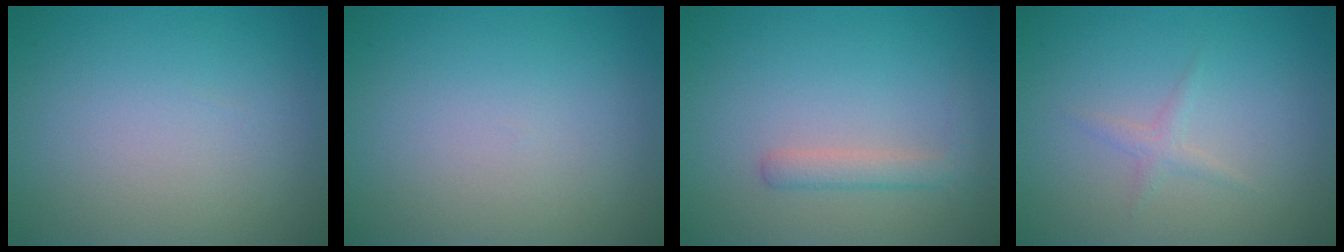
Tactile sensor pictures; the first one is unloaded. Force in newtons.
{"total": 0.0}
{"total": 1.8, "press": 1.8, "slide": 0.1}
{"total": 1.0, "press": 1.0, "slide": 0.1}